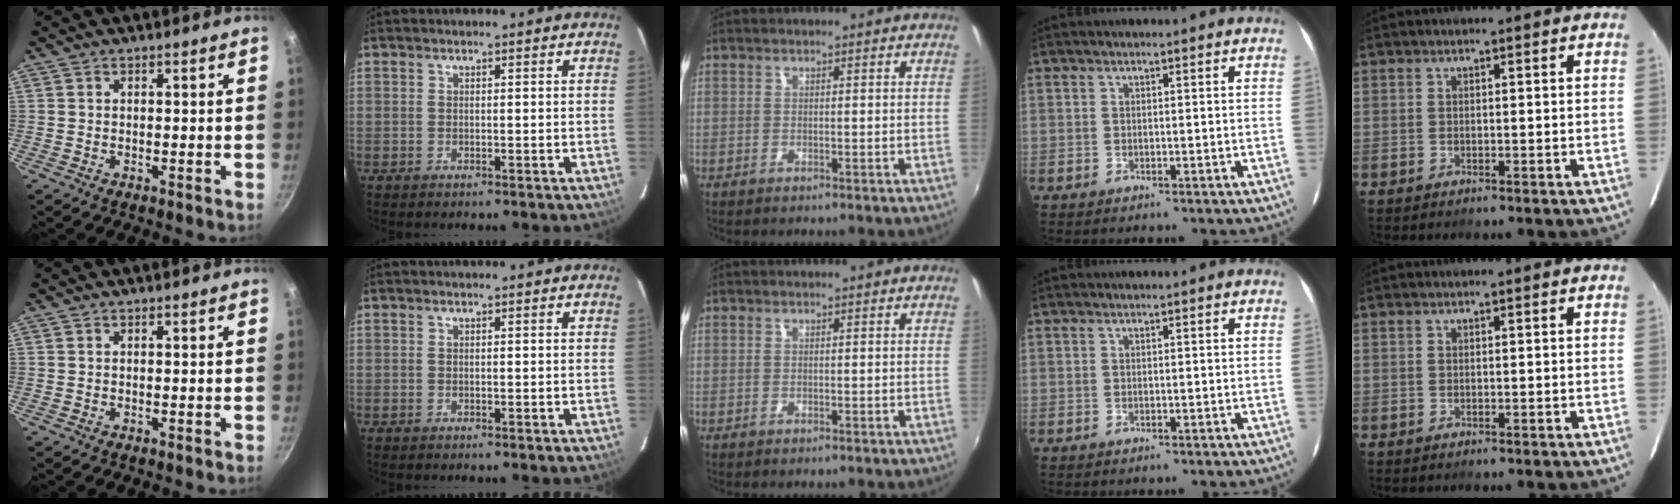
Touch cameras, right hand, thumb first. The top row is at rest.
{}